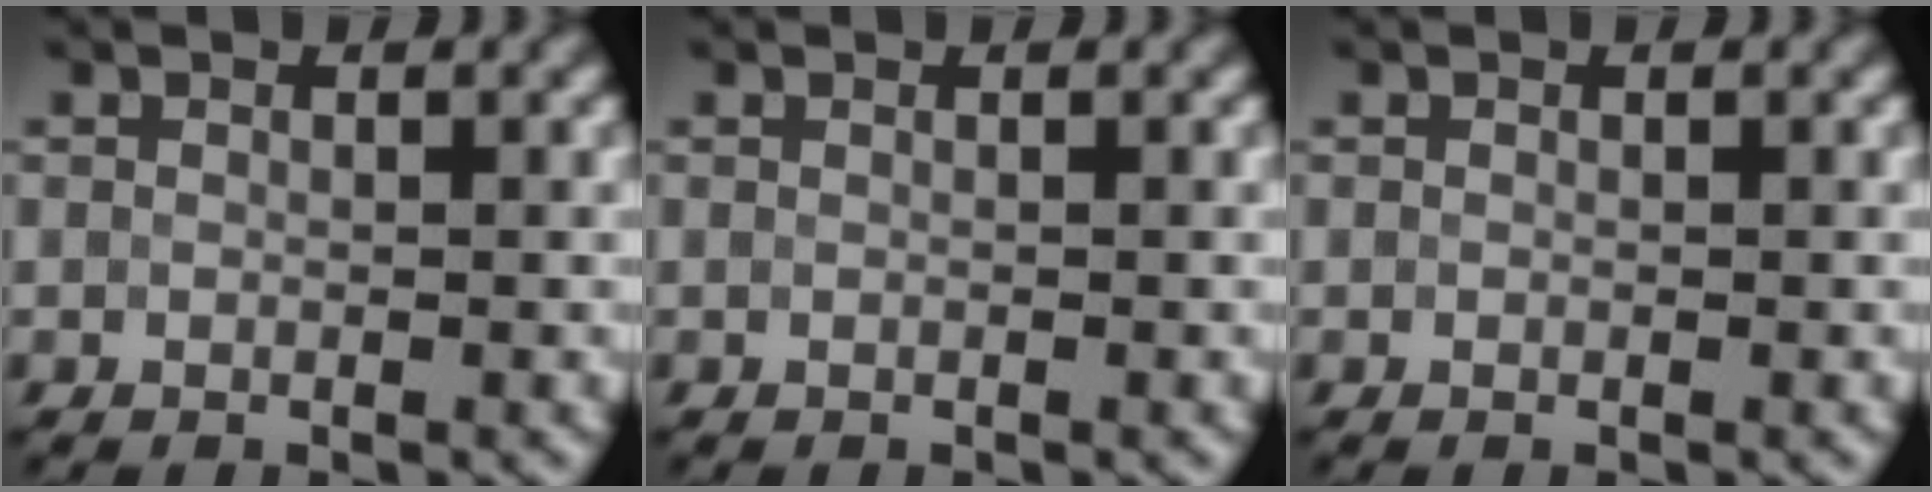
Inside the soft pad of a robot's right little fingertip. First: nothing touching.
{"total": 0.0}
{"total": 0.0}